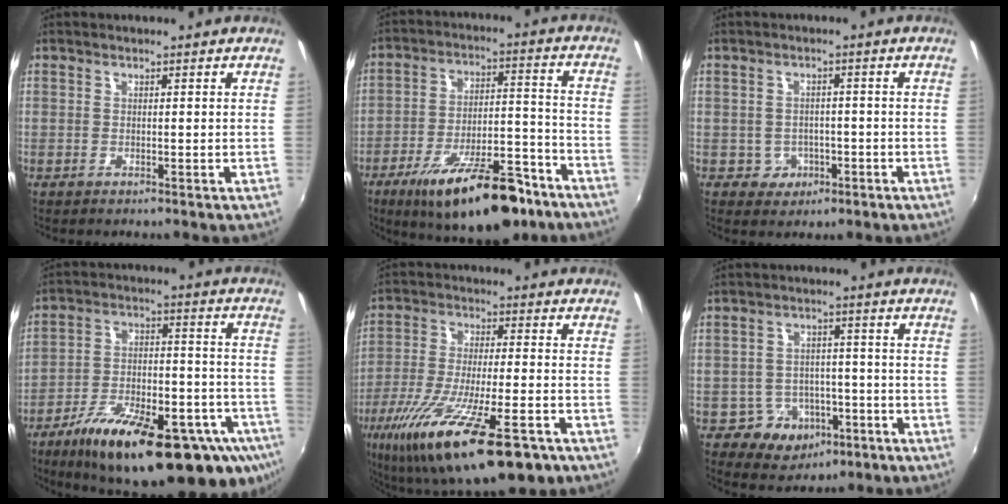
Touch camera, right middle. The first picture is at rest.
{"total": 20.4, "force": [-14.0, 6.6, 13.3], "torque": [-0.215, -0.011, -0.204]}
{"total": 4.3, "force": [-1.5, 3.9, 0.9], "torque": [-0.029, 0.009, -0.011]}
{"total": 29.4, "force": [-18.7, 10.0, 20.4], "torque": [-0.306, -0.022, -0.258]}
{"total": 24.8, "force": [-14.4, 6.1, 19.3], "torque": [-0.361, -0.074, -0.237]}
{"total": 7.8, "force": [-3.9, 6.4, 2.2], "torque": [-0.054, 0.020, -0.038]}